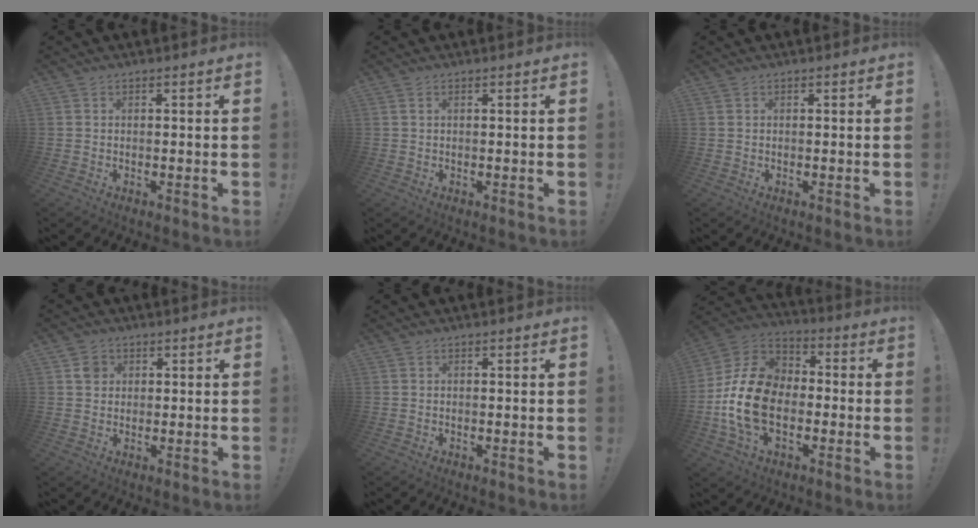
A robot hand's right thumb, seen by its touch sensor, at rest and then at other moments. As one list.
[{"total": 1.0, "force": [0.4, 0.3, 0.8], "torque": [-0.023, 0.004, 0.009]}, {"total": 0.0}, {"total": 3.3, "force": [1.2, 3.0, 0.8], "torque": [-0.003, -0.002, 0.021]}, {"total": 0.0}, {"total": 18.9, "force": [-3.9, 13.2, 12.9], "torque": [-0.247, 0.038, -0.061]}]